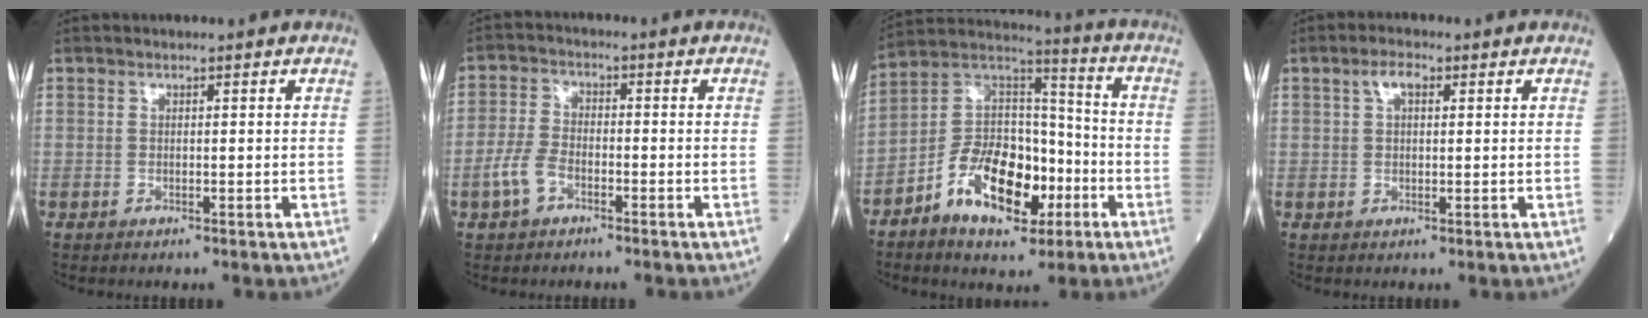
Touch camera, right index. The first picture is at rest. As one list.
[{"total": 4.7, "force": [-2.5, 2.4, 3.1], "torque": [-0.079, 0.006, -0.052]}, {"total": 15.0, "force": [-6.6, 7.6, 11.1], "torque": [-0.213, 0.022, -0.111]}, {"total": 2.7, "force": [1.1, 1.2, 2.2], "torque": [-0.045, 0.011, 0.022]}]